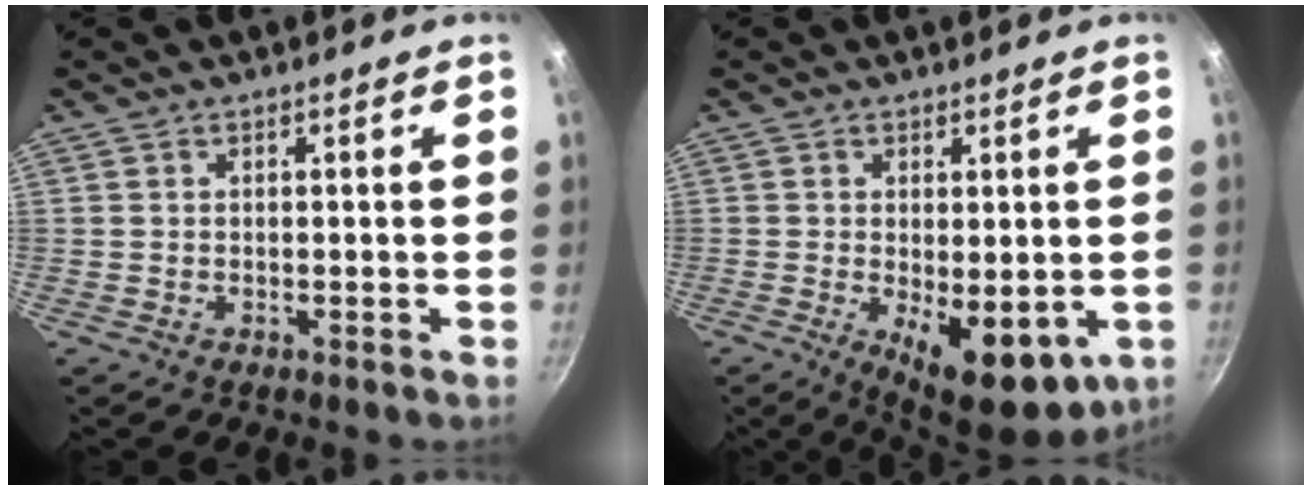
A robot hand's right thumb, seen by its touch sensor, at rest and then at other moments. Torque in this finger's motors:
{"motor_torque": [-0.06, 0.88, -0.03, 0.05, 0.27]}